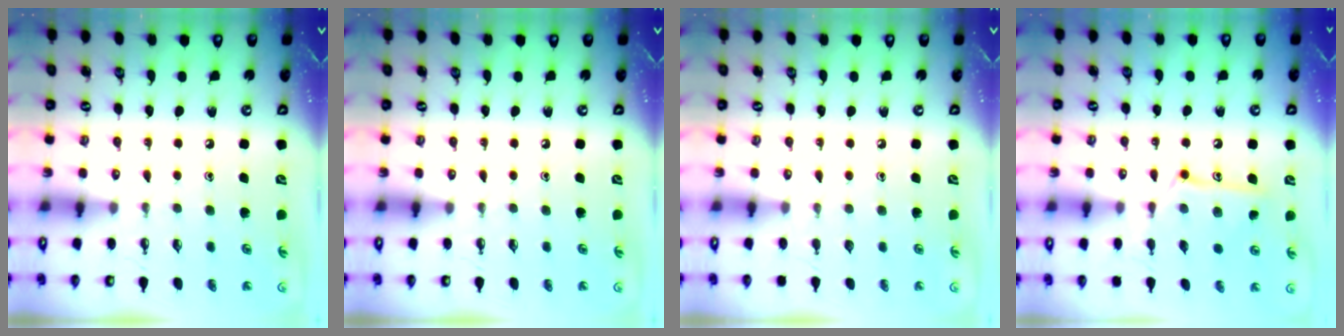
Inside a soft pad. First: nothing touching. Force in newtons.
{"total": 0.0}
{"total": 0.0}
{"total": 12.4, "press": 12.4, "slide": 0.0}